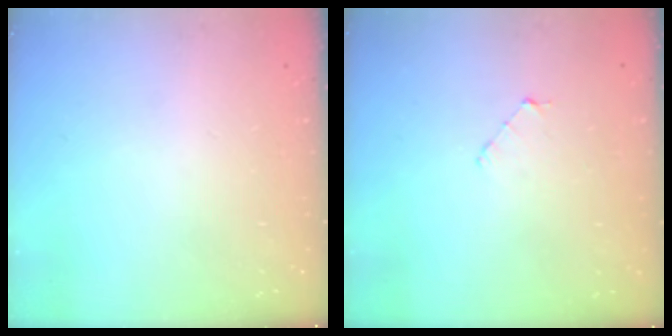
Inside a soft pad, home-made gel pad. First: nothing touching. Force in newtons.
{"total": 2.9, "press": 2.9, "slide": 0.3}